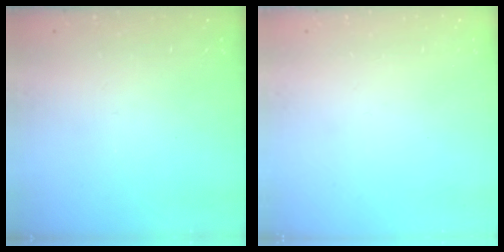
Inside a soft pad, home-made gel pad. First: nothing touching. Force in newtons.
{"total": 0.0}